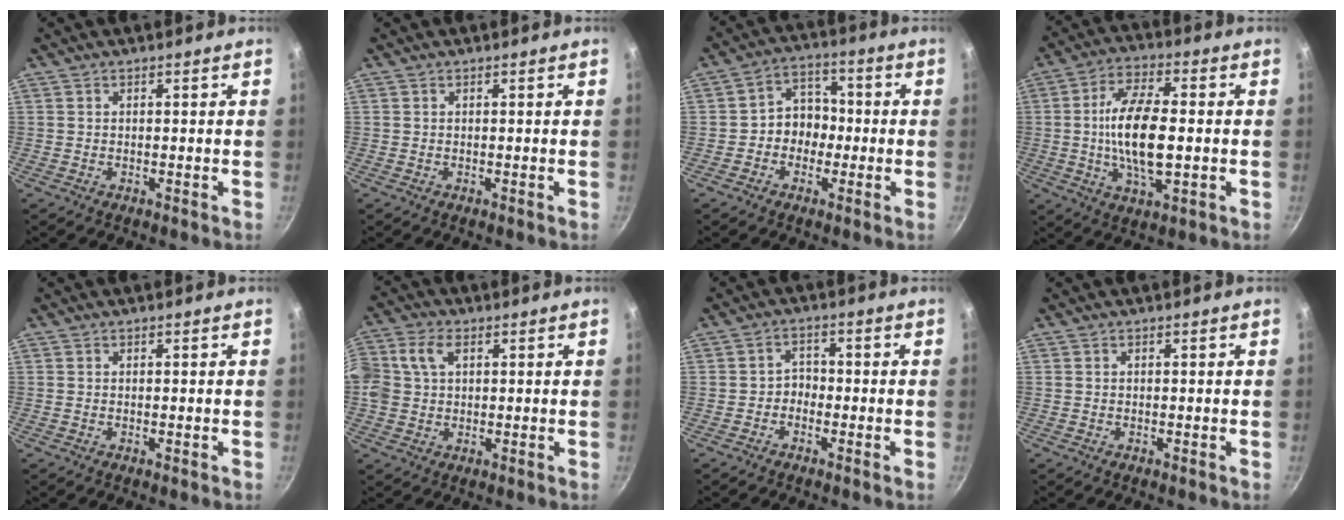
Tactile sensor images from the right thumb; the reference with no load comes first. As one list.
[{"total": 0.0}, {"total": 7.4, "force": [-1.2, 6.3, 3.7], "torque": [-0.006, 0.027, -0.030]}, {"total": 14.0, "force": [-0.5, 6.0, 12.6], "torque": [-0.234, 0.011, -0.013]}, {"total": 0.0}, {"total": 11.2, "force": [2.7, 8.4, 7.0], "torque": [-0.159, 0.031, 0.044]}, {"total": 2.7, "force": [-1.2, 2.1, 1.2], "torque": [0.001, 0.019, -0.026]}, {"total": 0.0}]